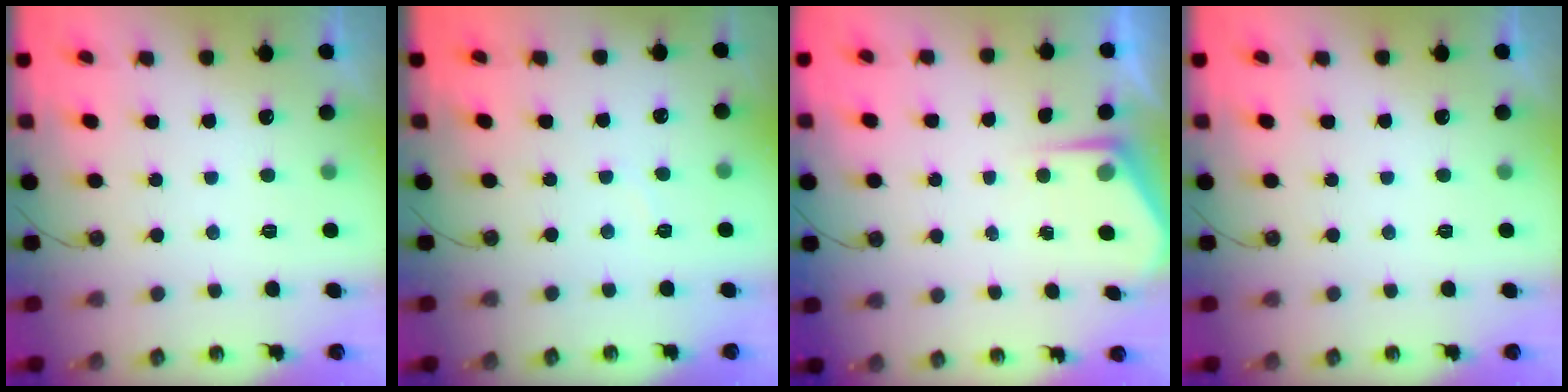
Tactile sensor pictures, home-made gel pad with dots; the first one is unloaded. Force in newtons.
{"total": 2.7, "press": 2.7, "slide": 0.4}
{"total": 3.1, "press": 3.0, "slide": 0.4}
{"total": 0.0}